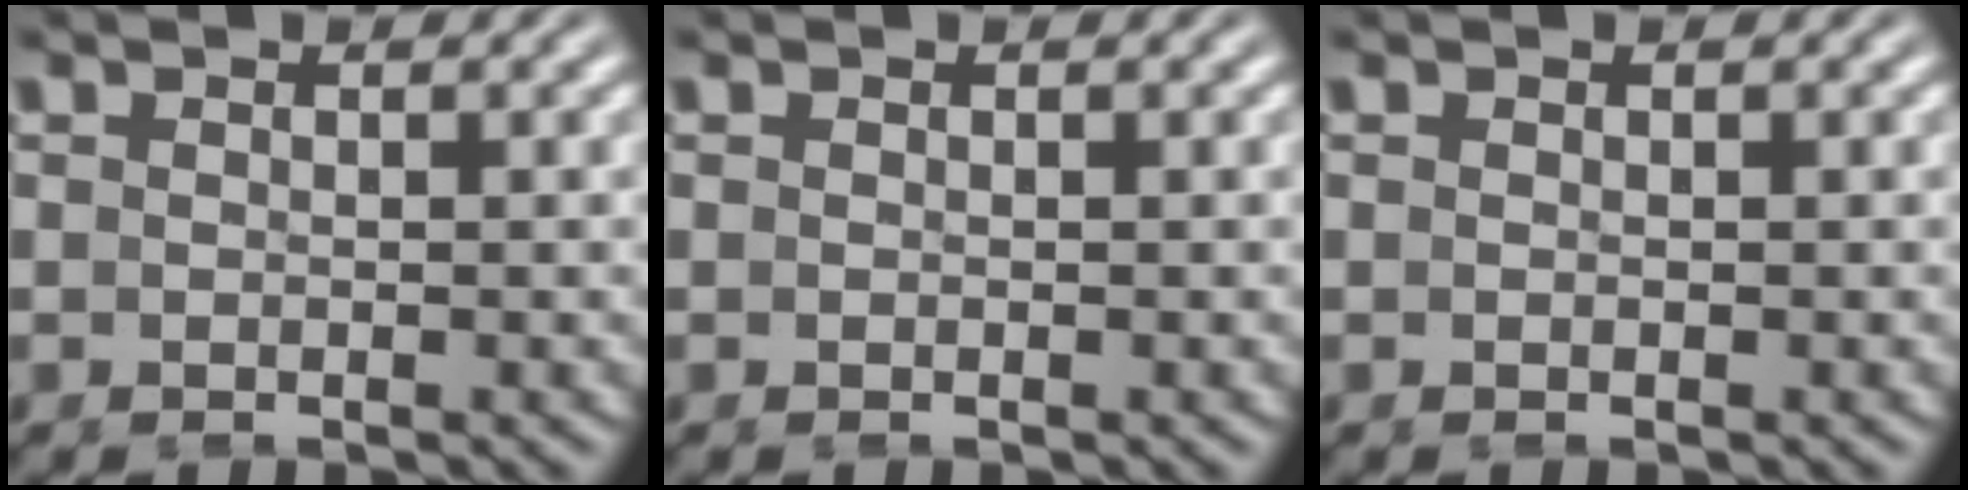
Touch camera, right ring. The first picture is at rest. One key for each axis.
{"total": 0.0}
{"total": 0.0}